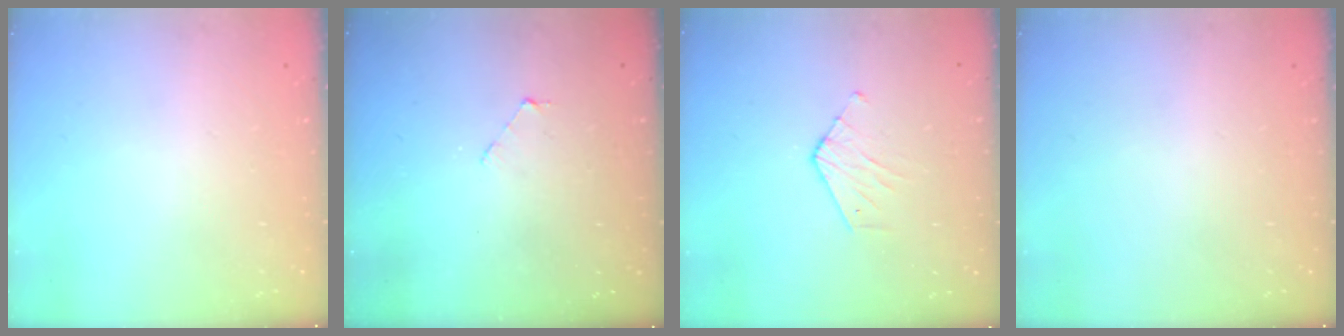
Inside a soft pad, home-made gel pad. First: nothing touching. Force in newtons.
{"total": 1.9, "press": 1.9, "slide": 0.2}
{"total": 5.1, "press": 5.0, "slide": 0.5}
{"total": 0.0}